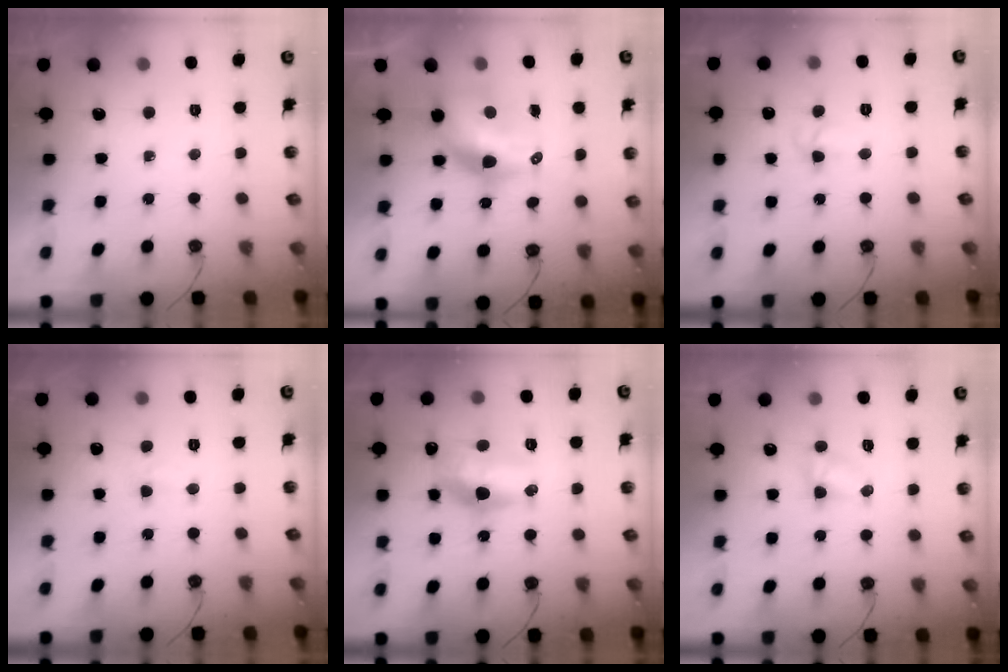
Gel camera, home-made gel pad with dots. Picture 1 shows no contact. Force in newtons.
{"total": 9.5, "press": 9.5, "slide": 0.9}
{"total": 4.0, "press": 3.9, "slide": 0.7}
{"total": 2.4, "press": 2.4, "slide": 0.5}
{"total": 13.6, "press": 13.6, "slide": 1.2}
{"total": 4.9, "press": 4.8, "slide": 0.4}